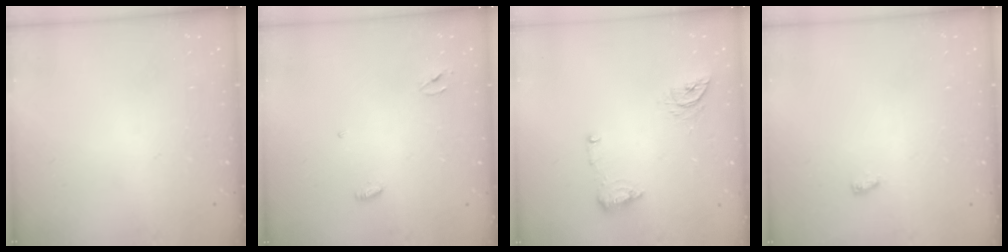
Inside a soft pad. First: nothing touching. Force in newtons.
{"total": 3.3, "press": 3.3, "slide": 0.3}
{"total": 8.9, "press": 8.9, "slide": 0.5}
{"total": 6.4, "press": 3.3, "slide": 5.5}